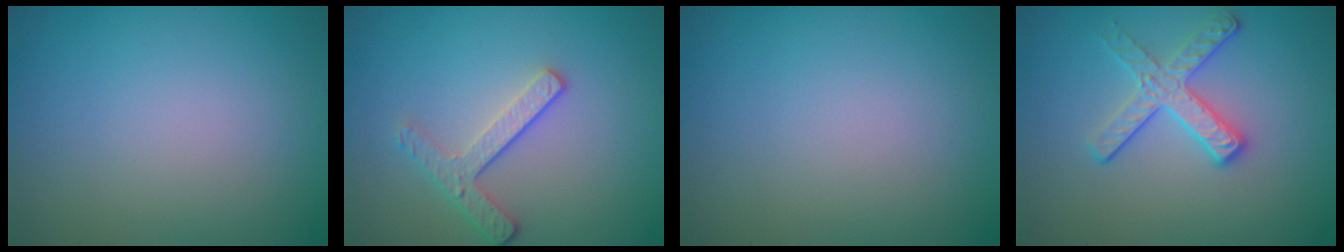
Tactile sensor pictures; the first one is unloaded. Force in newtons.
{"total": 2.6, "press": 2.2, "slide": 1.3}
{"total": 0.0}
{"total": 2.9, "press": 2.6, "slide": 1.4}